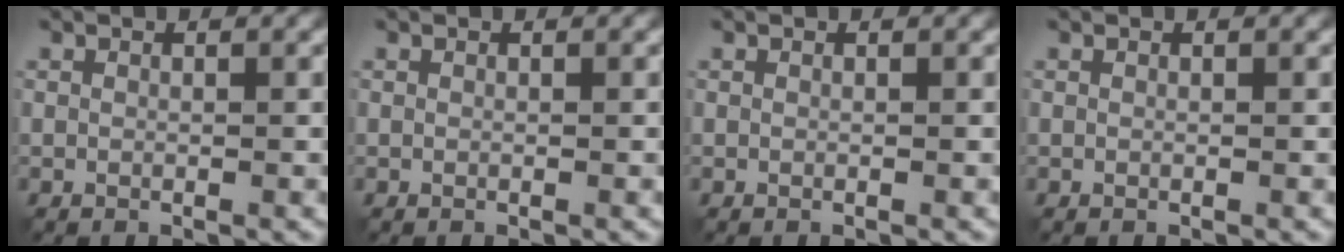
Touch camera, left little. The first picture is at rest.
{"total": 0.0}
{"total": 0.0}
{"total": 0.0}